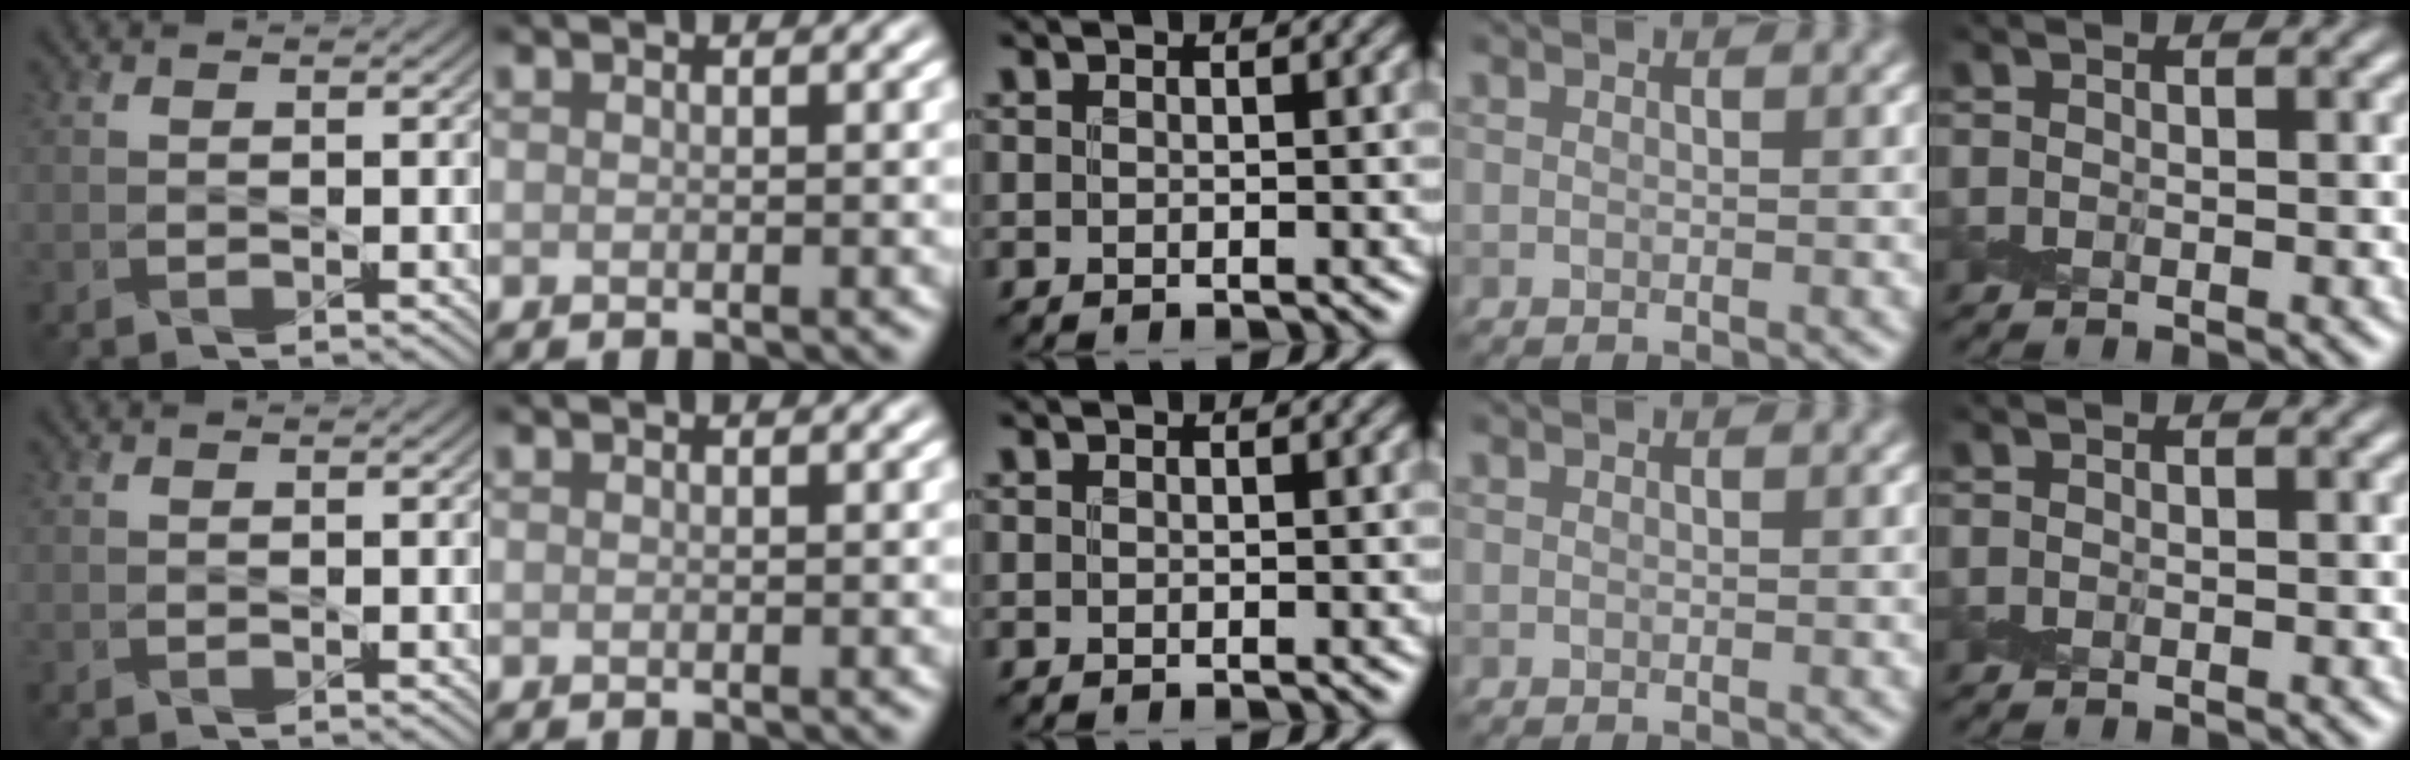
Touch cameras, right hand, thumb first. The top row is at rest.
{}